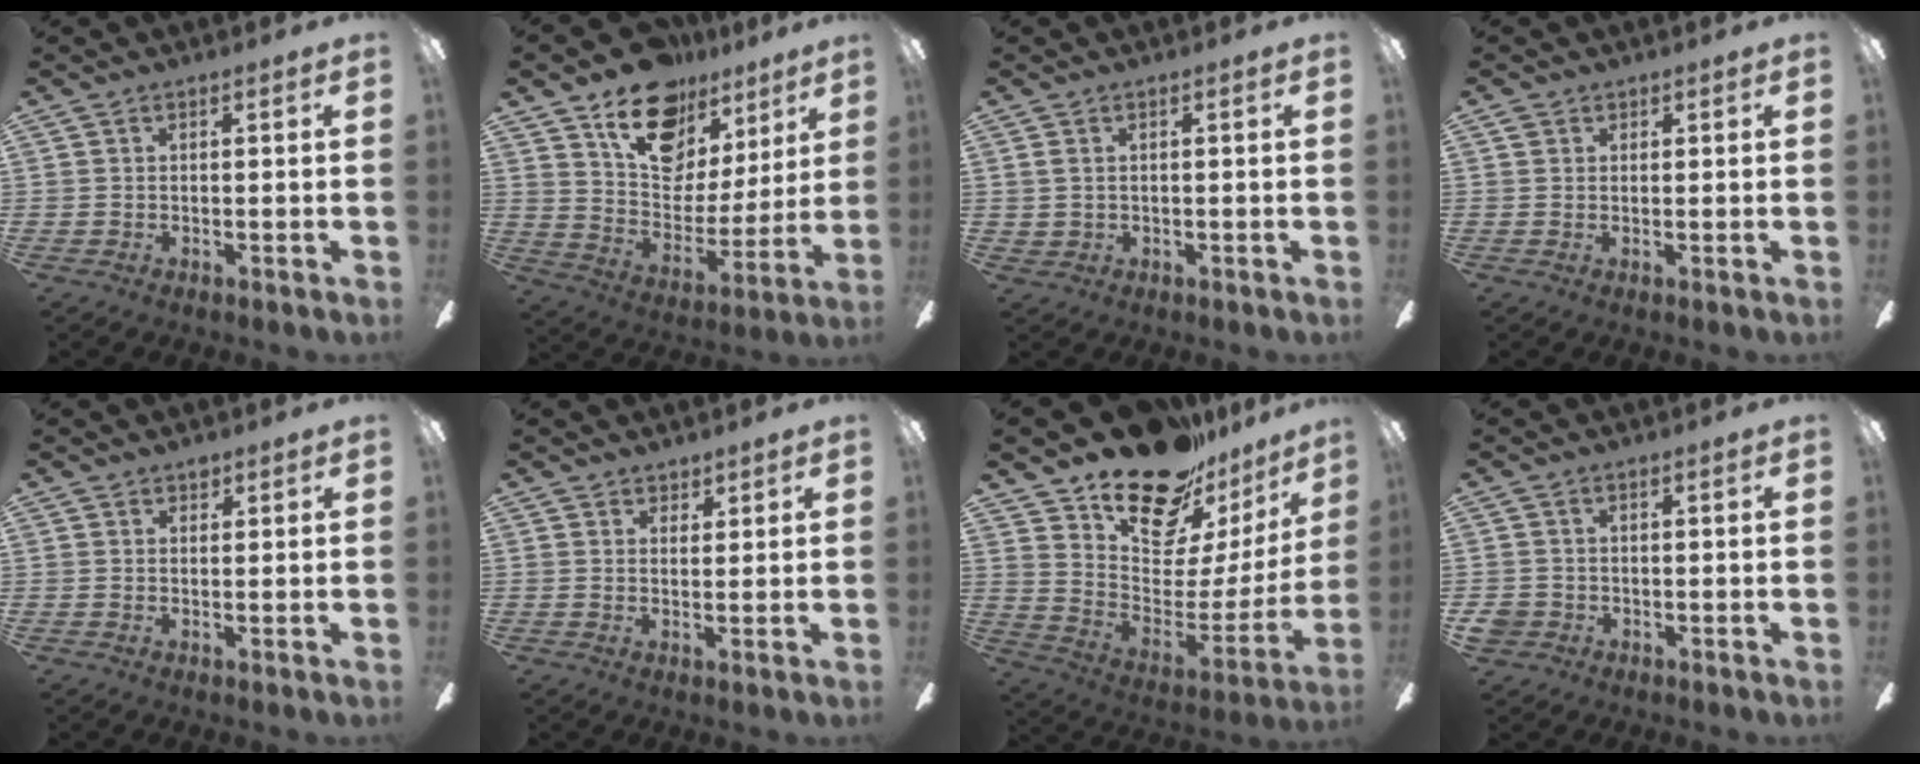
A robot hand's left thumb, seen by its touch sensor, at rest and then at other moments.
{"total": 18.1, "force": [12.7, 10.8, 7.2], "torque": [-0.122, -0.078, 0.232]}
{"total": 1.7, "force": [0.6, 1.3, 1.0], "torque": [-0.021, 0.005, 0.009]}
{"total": 1.4, "force": [0.9, 1.0, 0.2], "torque": [0.003, -0.002, 0.015]}
{"total": 1.5, "force": [1.2, 0.8, 0.3], "torque": [0.002, -0.002, 0.021]}
{"total": 2.6, "force": [2.2, 1.4, 0.0], "torque": [0.012, -0.010, 0.041]}
{"total": 22.1, "force": [17.5, 9.9, 9.1], "torque": [-0.148, -0.121, 0.308]}
{"total": 3.1, "force": [-1.0, 2.9, 0.8], "torque": [-0.020, 0.005, -0.019]}